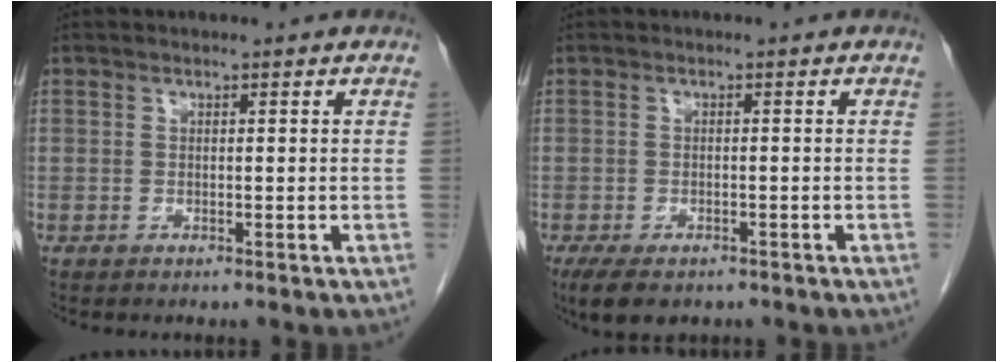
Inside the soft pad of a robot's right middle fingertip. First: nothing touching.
{"total": 5.6, "force": [-3.9, 2.5, 3.1], "torque": [-0.053, -0.011, -0.057]}